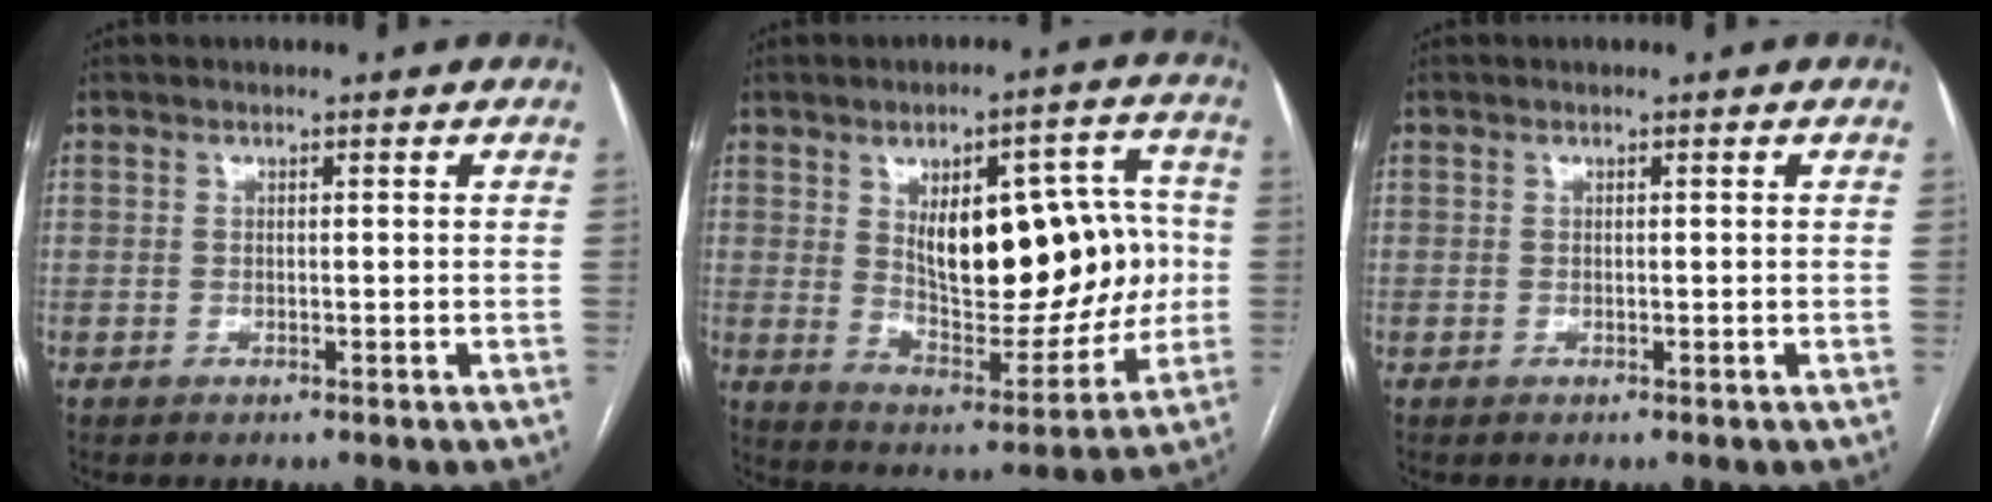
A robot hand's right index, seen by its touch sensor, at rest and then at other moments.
{"total": 18.2, "force": [2.2, 7.9, 16.2], "torque": [-0.229, 0.024, 0.047]}
{"total": 0.0}